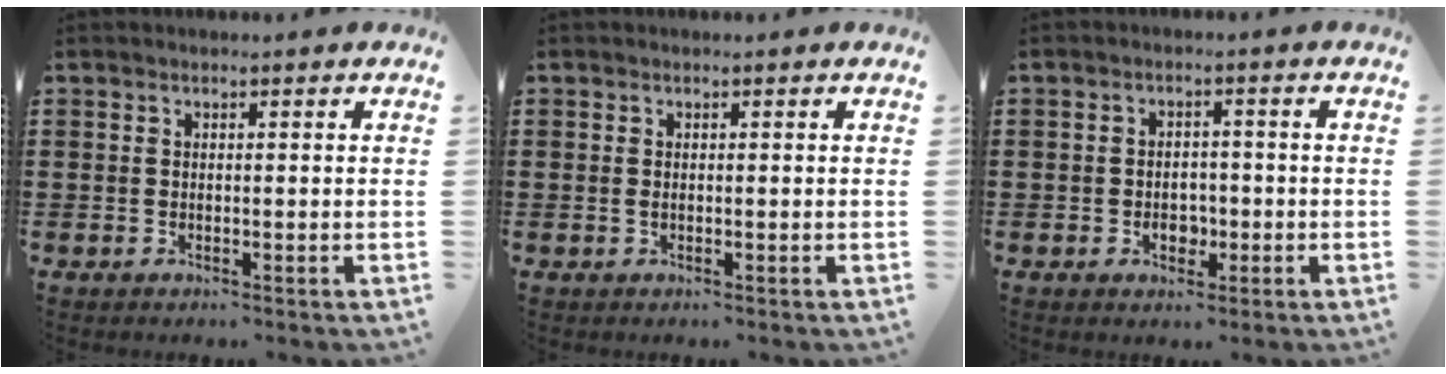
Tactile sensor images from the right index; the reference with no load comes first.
{"total": 0.6, "force": [0.0, 0.3, 0.5], "torque": [-0.012, 0.000, 0.000]}
{"total": 3.3, "force": [-1.1, 2.3, 2.1], "torque": [-0.033, 0.001, -0.022]}